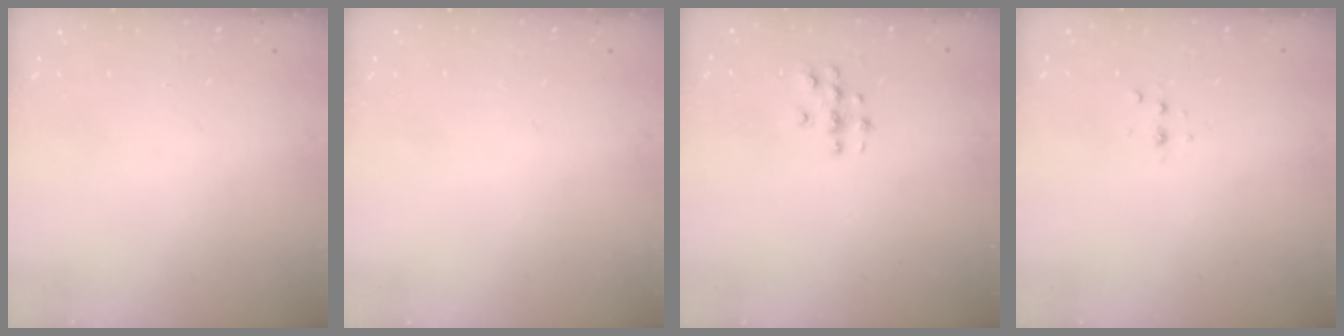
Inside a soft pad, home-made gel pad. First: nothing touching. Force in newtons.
{"total": 0.0}
{"total": 3.5, "press": 3.4, "slide": 0.2}
{"total": 2.8, "press": 2.8, "slide": 0.7}